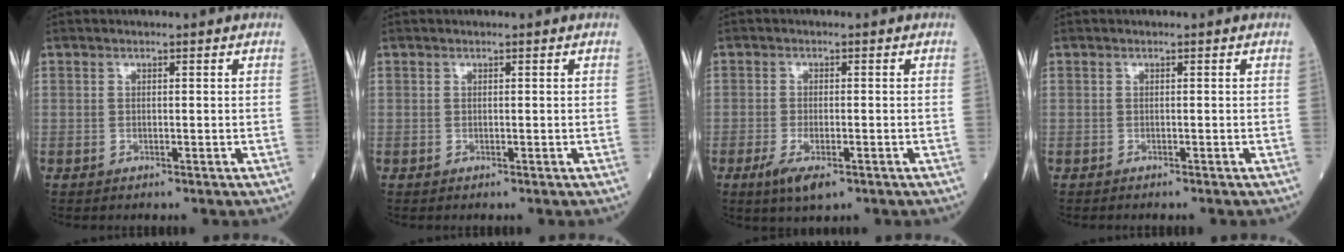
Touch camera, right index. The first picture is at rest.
{"total": 0.0}
{"total": 3.6, "force": [-1.9, 1.1, 3.0], "torque": [-0.055, -0.004, -0.027]}
{"total": 1.5, "force": [-1.3, 0.0, 0.6], "torque": [-0.007, 0.001, -0.018]}